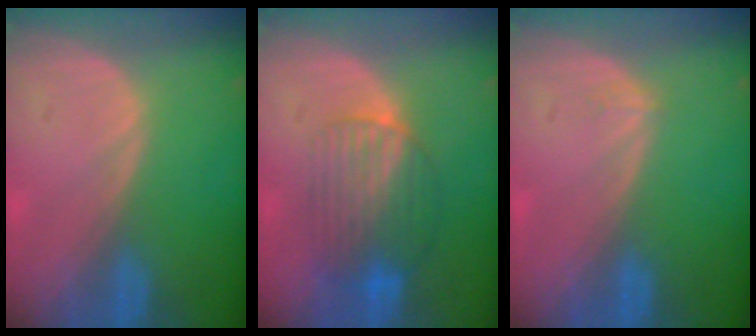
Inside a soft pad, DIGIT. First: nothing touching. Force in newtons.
{"total": 7.5, "press": 7.2, "slide": 2.1}
{"total": 0.5, "press": 0.5, "slide": 0.2}